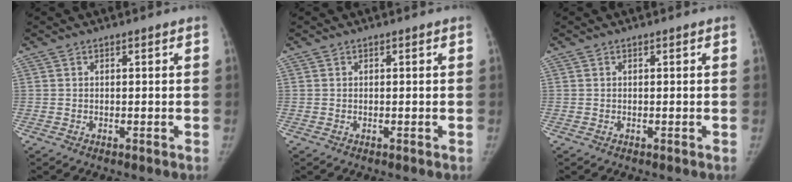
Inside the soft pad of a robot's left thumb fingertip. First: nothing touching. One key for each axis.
{"total": 0.0}
{"total": 0.0}